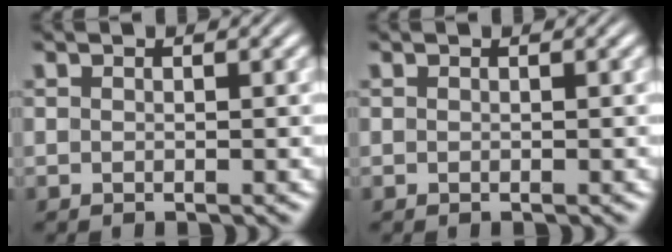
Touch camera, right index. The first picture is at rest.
{"total": 0.0}